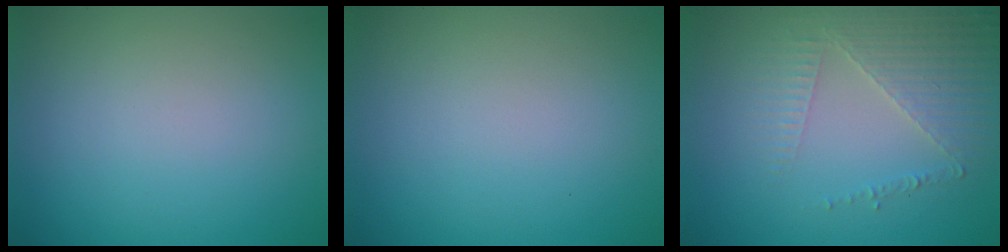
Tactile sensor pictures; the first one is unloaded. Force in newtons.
{"total": 0.0}
{"total": 3.6, "press": 3.2, "slide": 1.7}